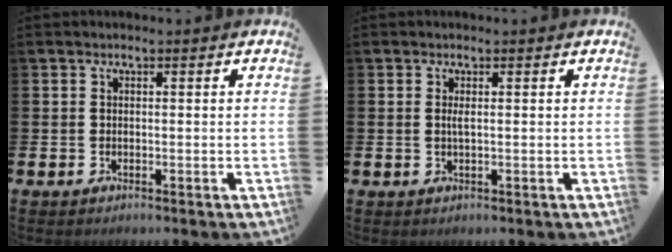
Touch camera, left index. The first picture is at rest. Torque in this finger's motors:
{"motor_torque": [0.05, 0.03, 0.00, 0.03]}